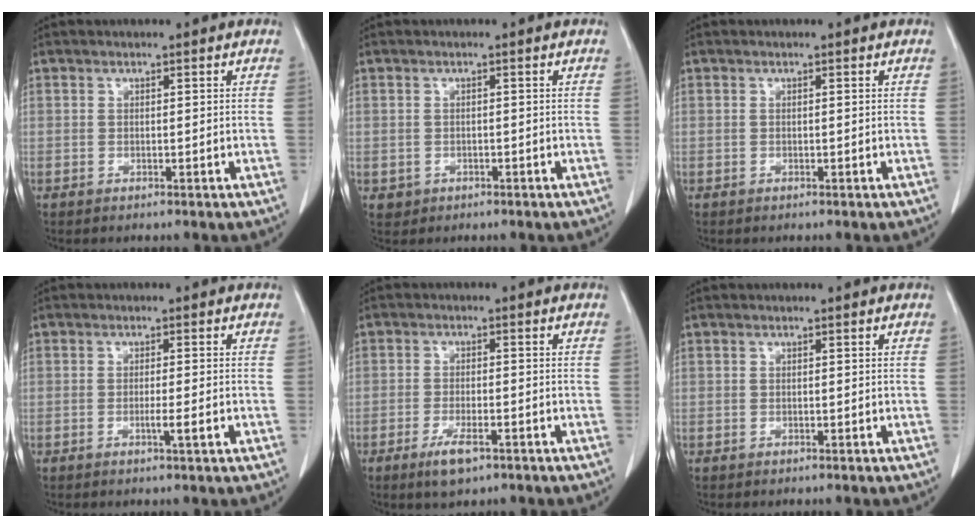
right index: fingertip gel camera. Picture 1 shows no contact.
{"total": 1.3, "force": [-0.4, 1.3, 0.1], "torque": [0.005, 0.005, 0.001]}
{"total": 0.0}
{"total": 2.3, "force": [-0.8, -0.2, 2.1], "torque": [-0.035, -0.005, -0.011]}
{"total": 4.3, "force": [-2.5, 1.1, 3.3], "torque": [-0.060, -0.006, -0.038]}
{"total": 0.0}